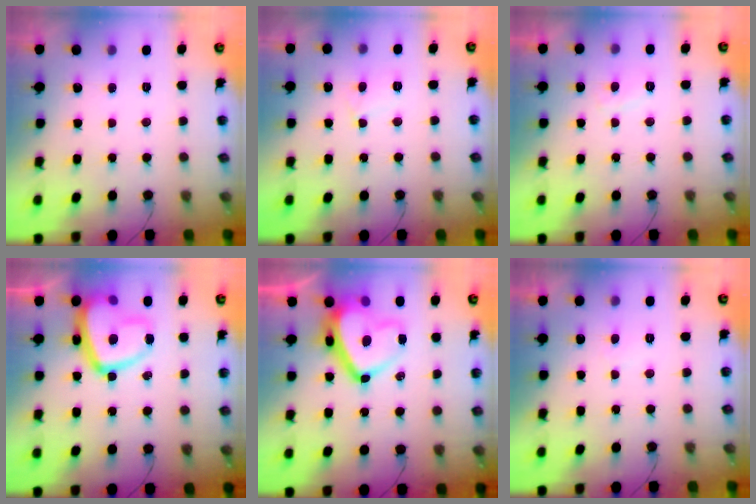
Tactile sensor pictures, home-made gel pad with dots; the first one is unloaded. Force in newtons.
{"total": 4.6, "press": 4.6, "slide": 0.5}
{"total": 2.7, "press": 2.5, "slide": 0.8}
{"total": 17.8, "press": 17.7, "slide": 1.6}
{"total": 15.3, "press": 15.1, "slide": 2.5}
{"total": 2.5, "press": 2.4, "slide": 0.5}